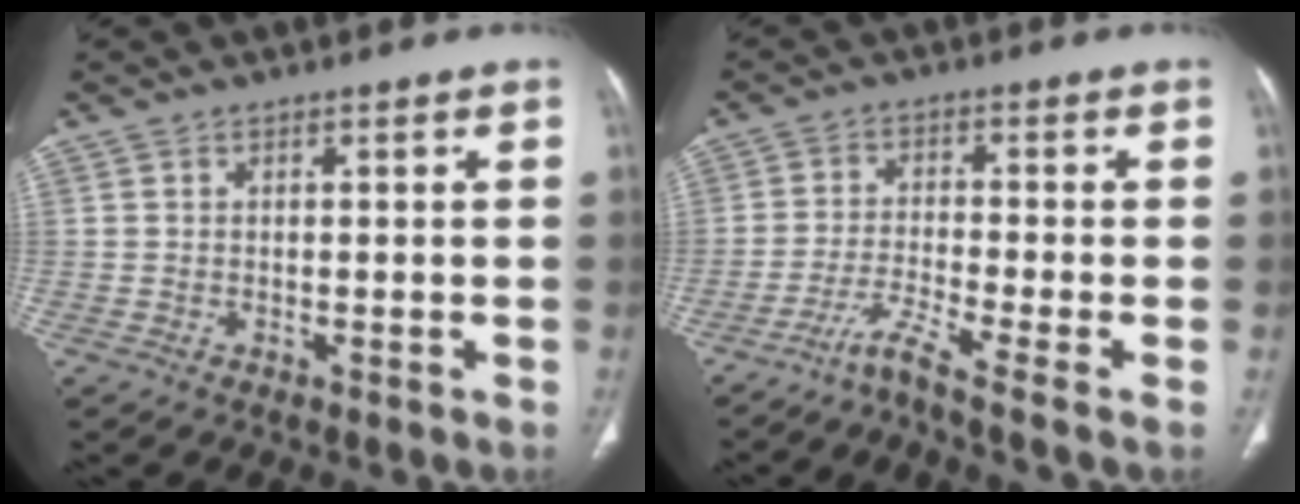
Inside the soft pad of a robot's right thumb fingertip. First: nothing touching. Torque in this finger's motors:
{"motor_torque": [0.26, -0.39, 0.34, -0.72, 0.02]}